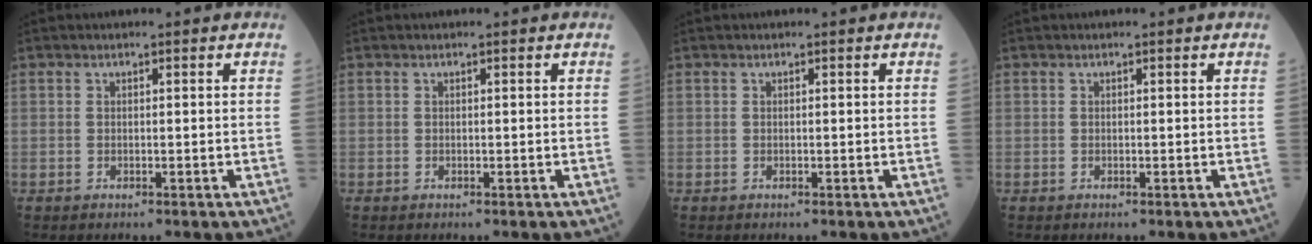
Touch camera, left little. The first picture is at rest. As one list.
[{"total": 0.0}, {"total": 0.0}, {"total": 0.0}]